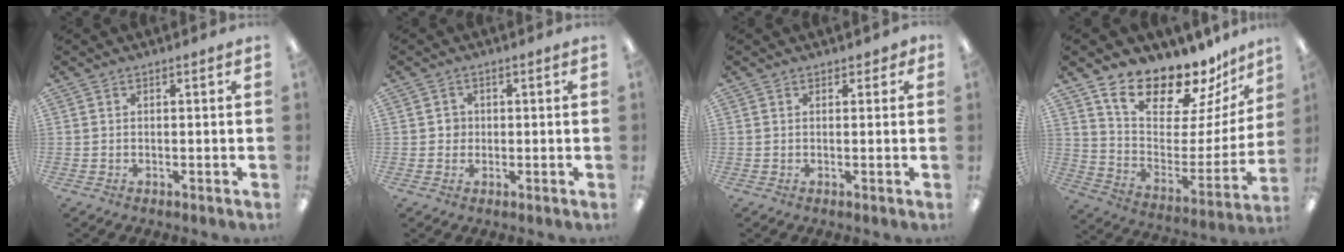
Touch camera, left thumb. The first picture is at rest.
{"total": 2.4, "force": [0.1, 2.3, 0.6], "torque": [-0.006, 0.003, -0.005]}
{"total": 1.4, "force": [0.8, 1.0, 0.6], "torque": [-0.003, 0.000, 0.013]}
{"total": 17.3, "force": [15.2, 5.7, 5.8], "torque": [-0.115, -0.125, 0.268]}